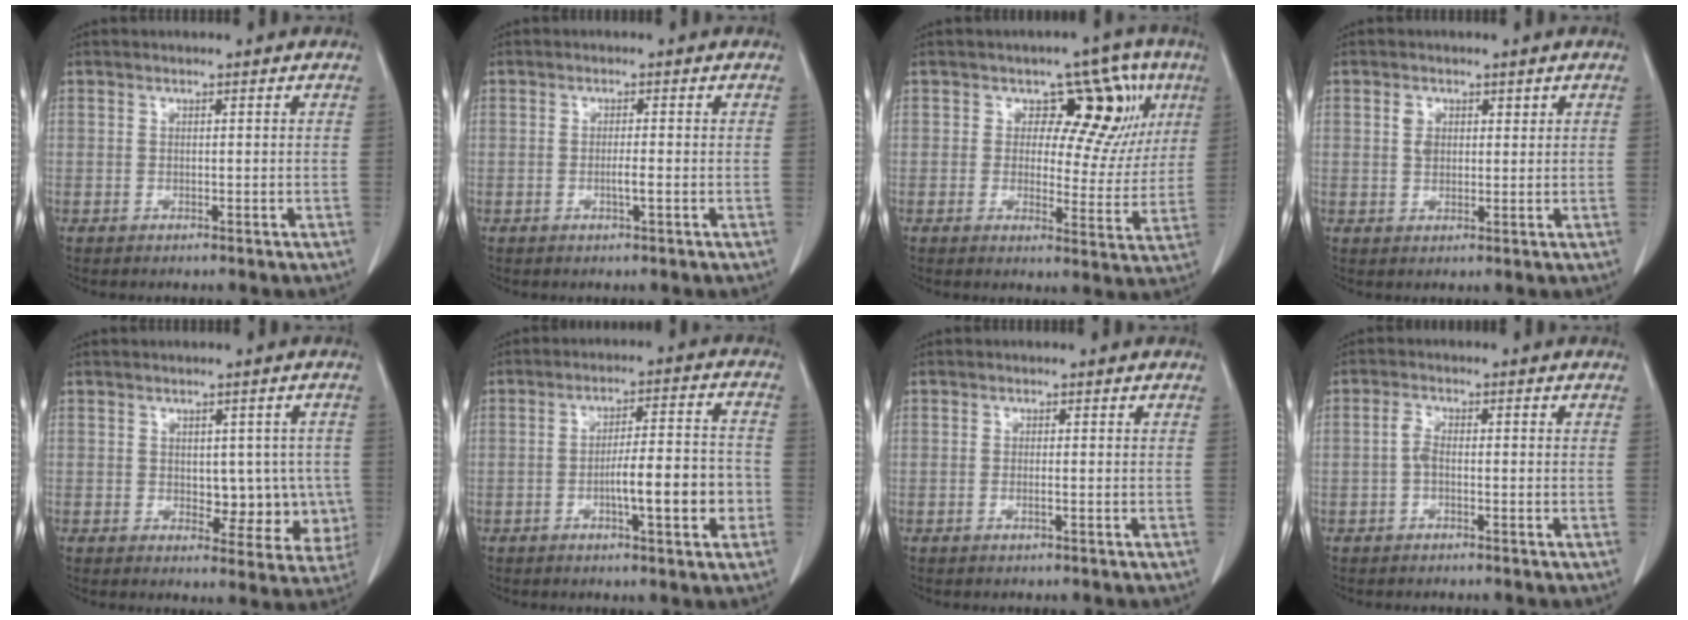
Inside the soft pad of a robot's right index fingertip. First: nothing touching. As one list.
[{"total": 1.8, "force": [-0.4, 0.0, 1.8], "torque": [-0.035, -0.003, -0.008]}, {"total": 11.4, "force": [4.4, 6.9, 7.9], "torque": [-0.070, 0.024, 0.058]}, {"total": 3.0, "force": [1.2, 2.1, 1.7], "torque": [-0.033, 0.007, 0.023]}, {"total": 7.7, "force": [0.0, 4.7, 6.1], "torque": [-0.051, 0.008, 0.010]}, {"total": 9.8, "force": [-2.7, 1.6, 9.3], "torque": [-0.147, 0.014, -0.040]}, {"total": 0.9, "force": [-0.2, 0.1, 0.9], "torque": [-0.020, -0.002, -0.003]}, {"total": 2.5, "force": [-0.3, 1.1, 2.2], "torque": [-0.048, 0.008, -0.008]}]